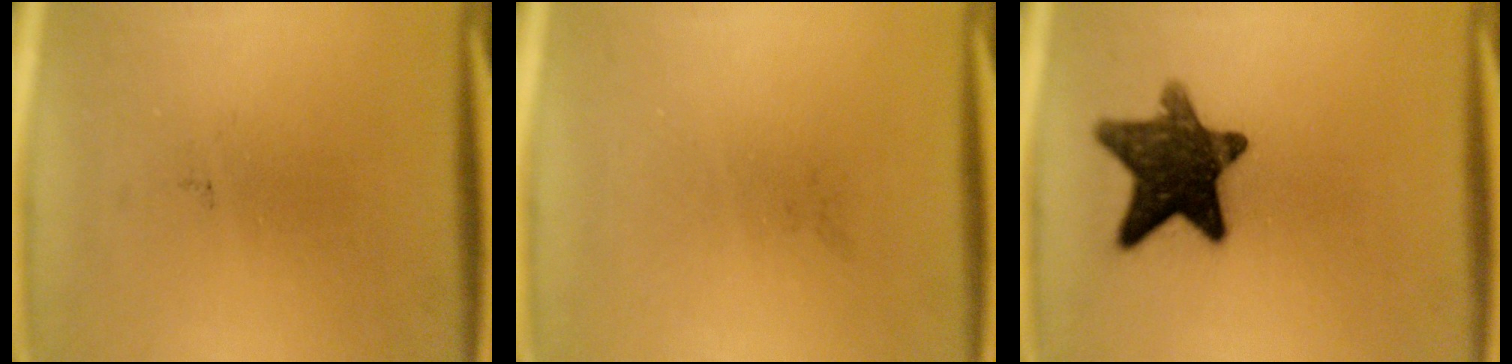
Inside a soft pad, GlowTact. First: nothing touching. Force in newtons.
{"total": 0.0}
{"total": 13.0}